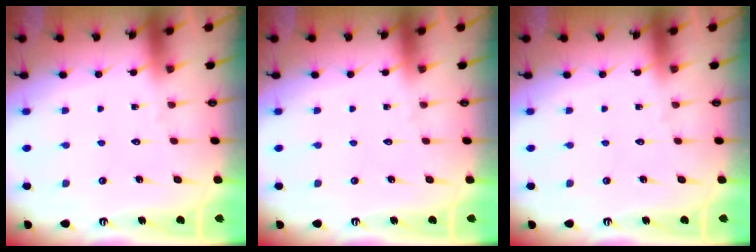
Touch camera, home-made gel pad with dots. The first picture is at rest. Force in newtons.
{"total": 0.0}
{"total": 0.0}